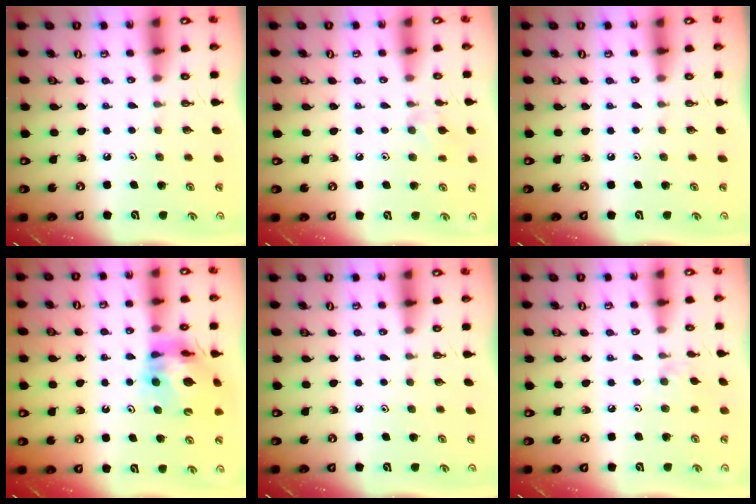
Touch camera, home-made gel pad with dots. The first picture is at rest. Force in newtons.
{"total": 7.5, "press": 7.5, "slide": 0.9}
{"total": 0.0}
{"total": 13.6, "press": 13.6, "slide": 1.4}
{"total": 0.0}
{"total": 2.6, "press": 2.6, "slide": 0.5}